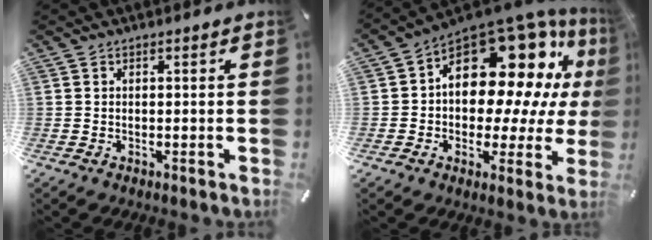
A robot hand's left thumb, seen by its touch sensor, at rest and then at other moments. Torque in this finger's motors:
{"motor_torque": [1.81, 3.20, 1.71, -1.07, 0.53]}